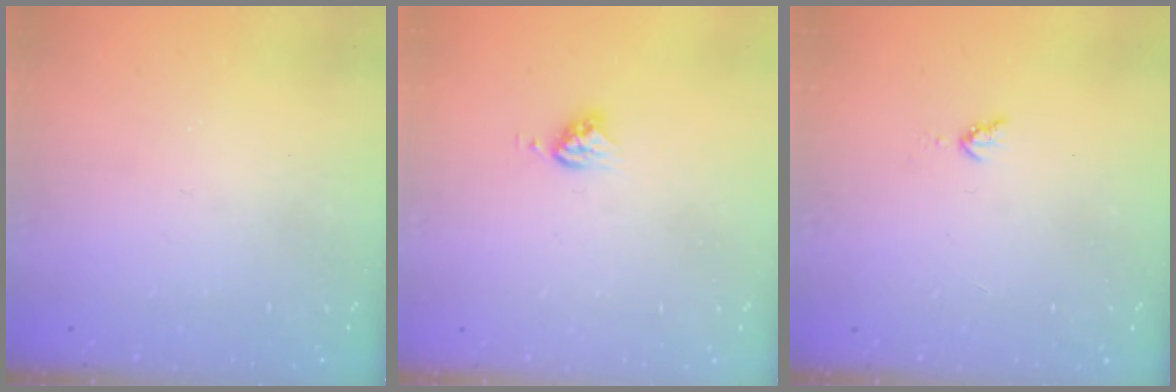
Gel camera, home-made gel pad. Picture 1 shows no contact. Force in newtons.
{"total": 4.6, "press": 4.6, "slide": 0.2}
{"total": 3.8, "press": 3.7, "slide": 0.6}